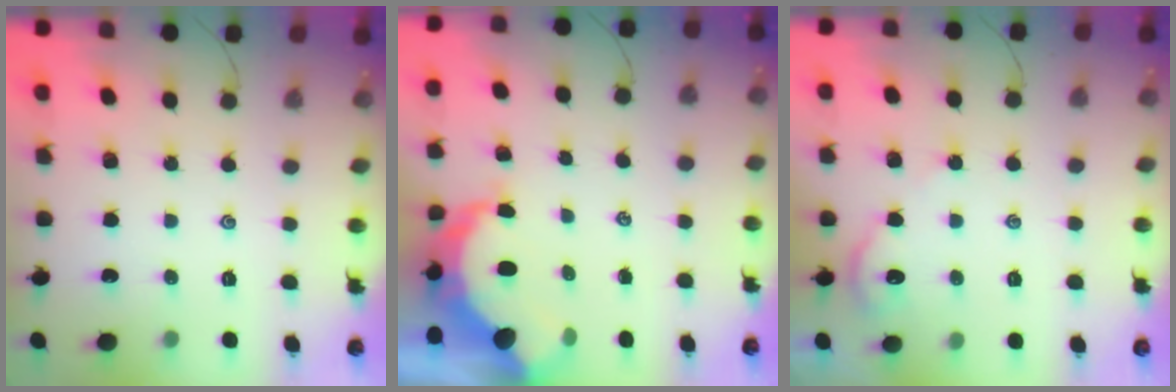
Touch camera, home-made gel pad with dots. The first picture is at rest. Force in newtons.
{"total": 8.9, "press": 8.8, "slide": 0.9}
{"total": 2.7, "press": 2.7, "slide": 0.4}